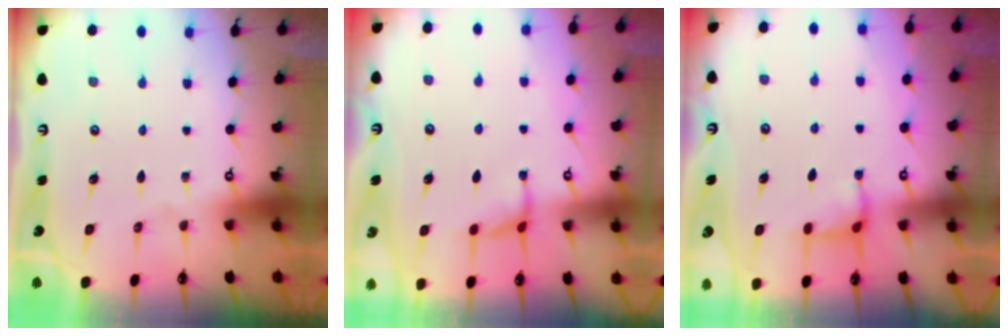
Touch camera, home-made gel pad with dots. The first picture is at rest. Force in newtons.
{"total": 1.8, "press": 1.7, "slide": 0.5}
{"total": 2.4, "press": 2.4, "slide": 0.4}